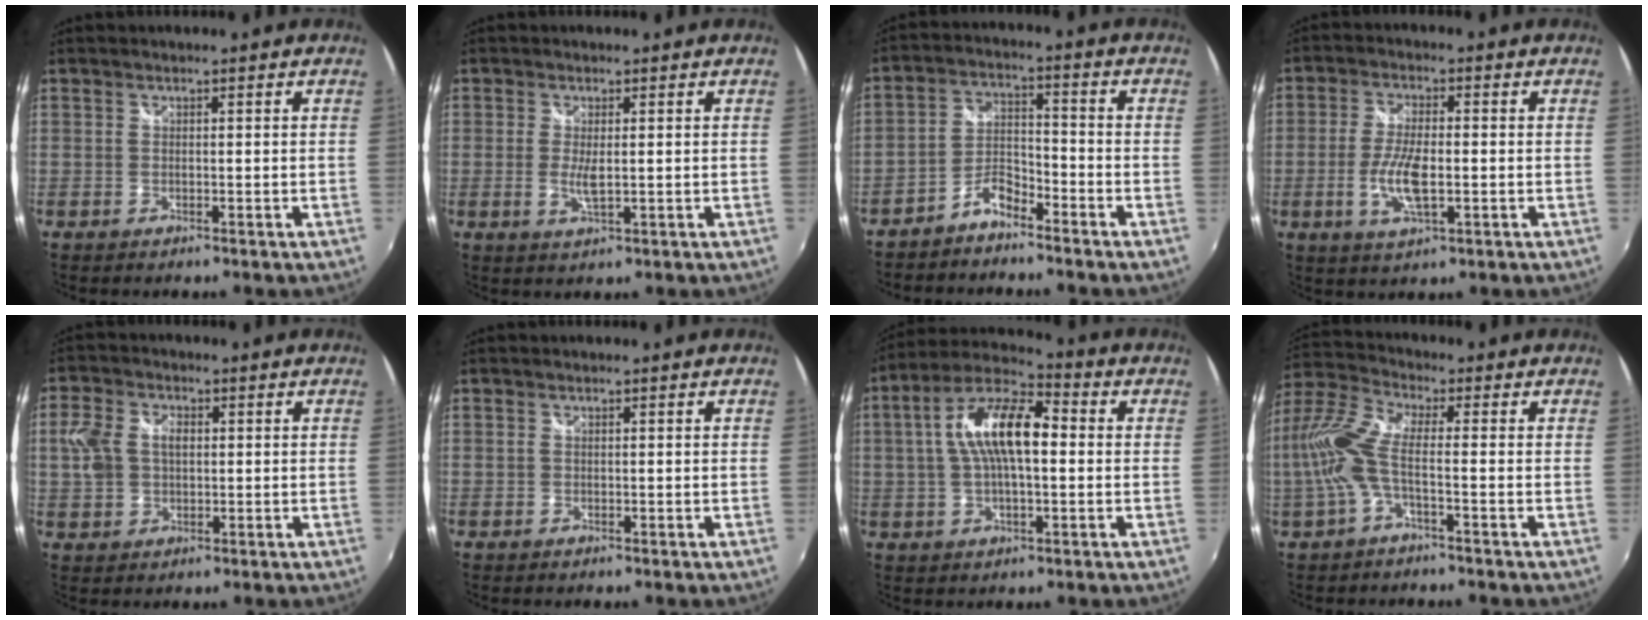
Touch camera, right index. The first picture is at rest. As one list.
[{"total": 3.1, "force": [-0.1, 0.8, 3.0], "torque": [-0.060, -0.008, -0.002]}, {"total": 5.0, "force": [-4.2, 1.6, 2.3], "torque": [-0.054, 0.018, -0.080]}, {"total": 7.7, "force": [-1.6, 2.6, 7.1], "torque": [-0.147, -0.006, -0.031]}, {"total": 7.1, "force": [0.9, 5.1, 4.8], "torque": [-0.103, 0.014, 0.017]}, {"total": 0.0}, {"total": 13.3, "force": [1.2, 5.4, 12.0], "torque": [-0.227, 0.023, 0.013]}, {"total": 10.9, "force": [-2.0, 2.8, 10.3], "torque": [-0.224, 0.004, -0.045]}]